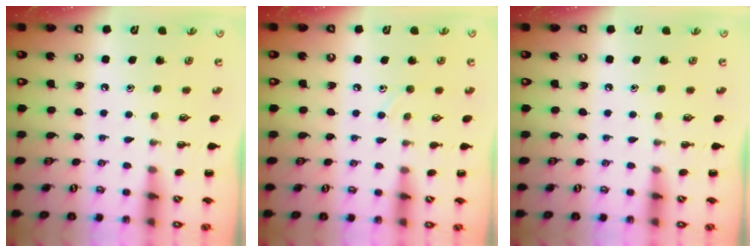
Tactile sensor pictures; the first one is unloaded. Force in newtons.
{"total": 7.1, "press": 6.6, "slide": 2.5}
{"total": 0.0}